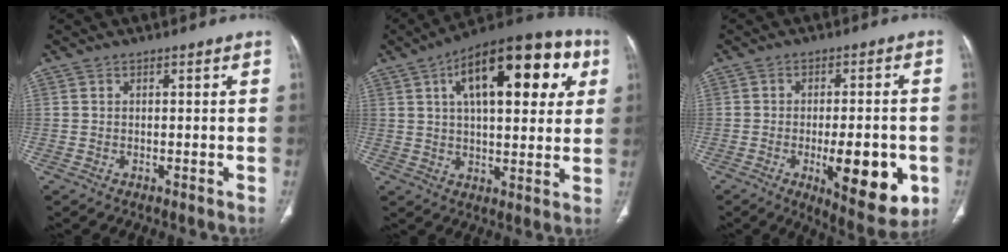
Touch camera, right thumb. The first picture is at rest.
{"total": 23.3, "force": [8.0, 10.3, 19.3], "torque": [-0.250, 0.015, 0.112]}
{"total": 14.4, "force": [-4.2, 5.1, 12.8], "torque": [-0.160, -0.002, -0.049]}